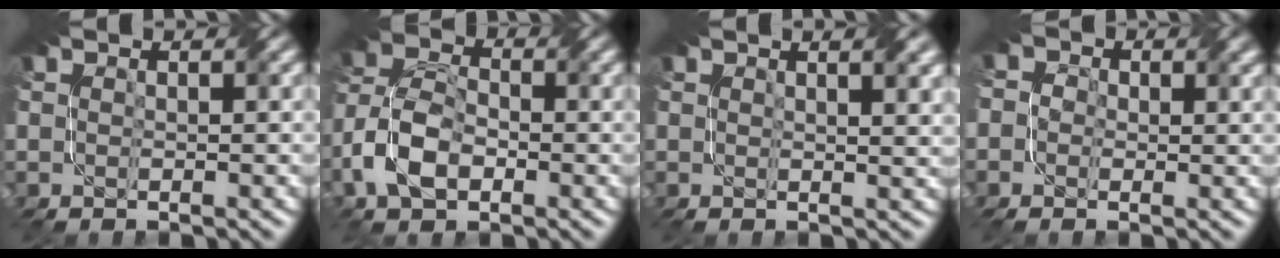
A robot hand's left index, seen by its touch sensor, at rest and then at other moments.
{"total": 5.8, "force": [-2.5, 3.5, 3.8], "torque": [-0.083, 0.009, -0.054]}
{"total": 3.7, "force": [2.1, 1.2, 2.7], "torque": [-0.020, 0.006, 0.022]}
{"total": 3.1, "force": [0.6, 2.7, 1.5], "torque": [-0.022, 0.007, -0.017]}